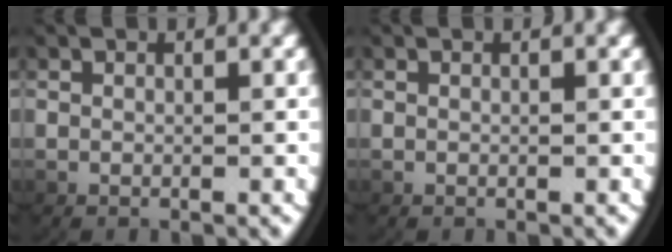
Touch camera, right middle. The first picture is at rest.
{"total": 0.0}